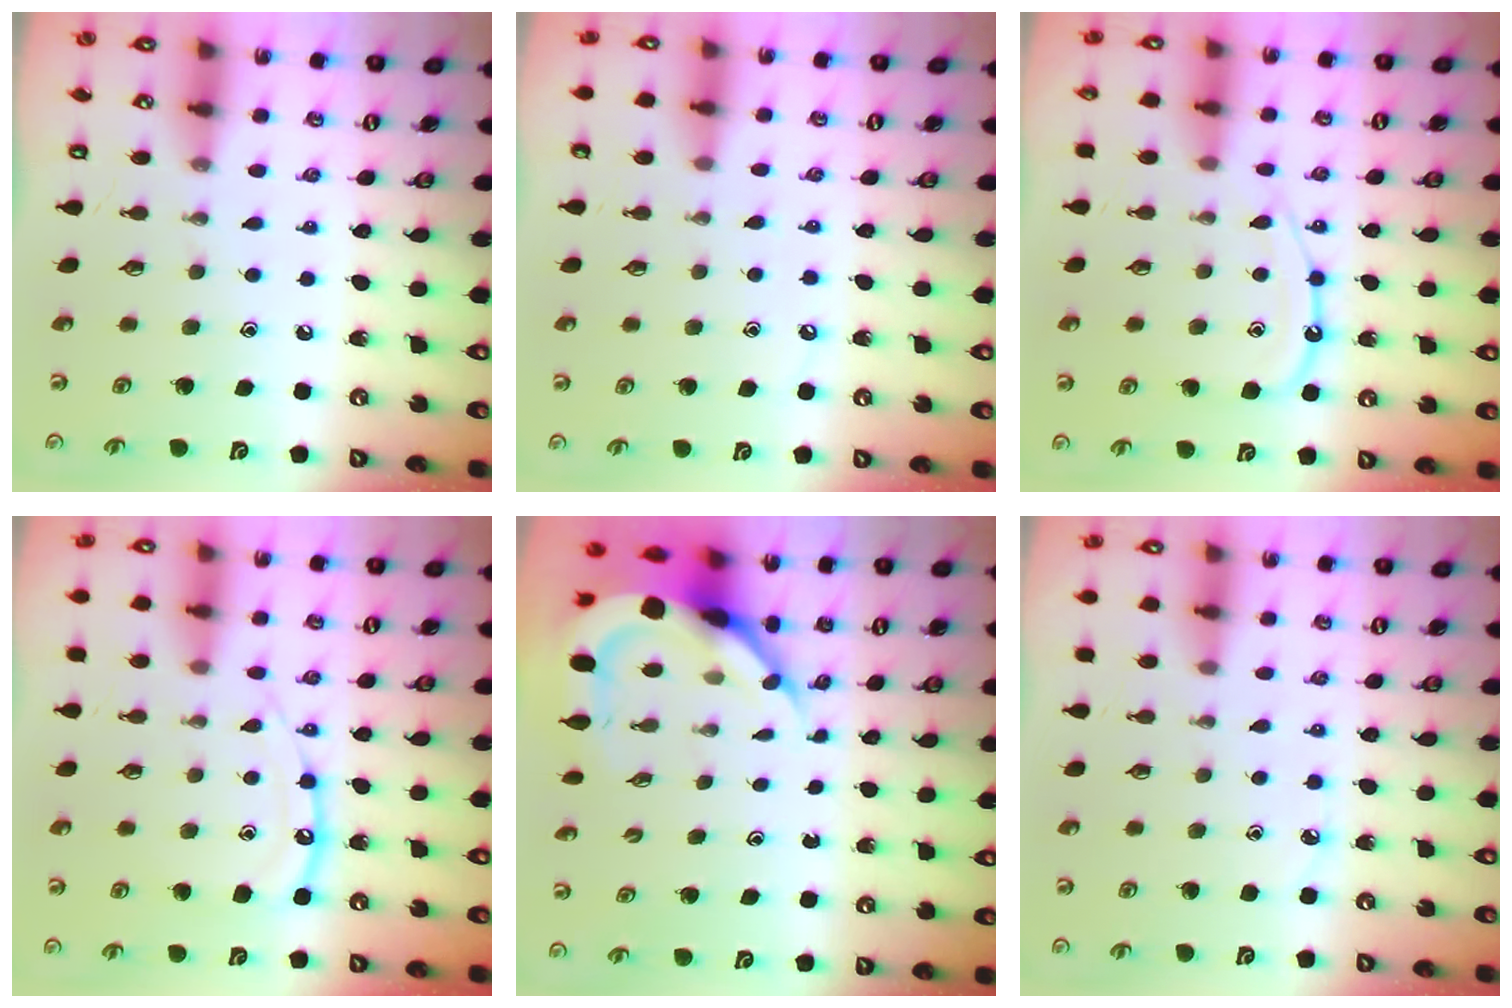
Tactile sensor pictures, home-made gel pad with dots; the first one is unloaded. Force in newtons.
{"total": 4.4, "press": 4.4, "slide": 0.5}
{"total": 12.4, "press": 12.4, "slide": 1.1}
{"total": 11.8, "press": 11.7, "slide": 1.1}
{"total": 9.9, "press": 9.8, "slide": 1.2}
{"total": 3.9, "press": 3.8, "slide": 0.5}